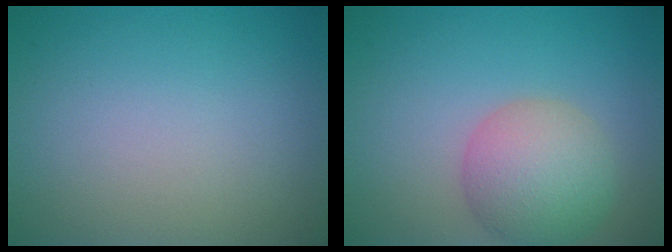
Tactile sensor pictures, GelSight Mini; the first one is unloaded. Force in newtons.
{"total": 5.6, "press": 5.5, "slide": 0.4}